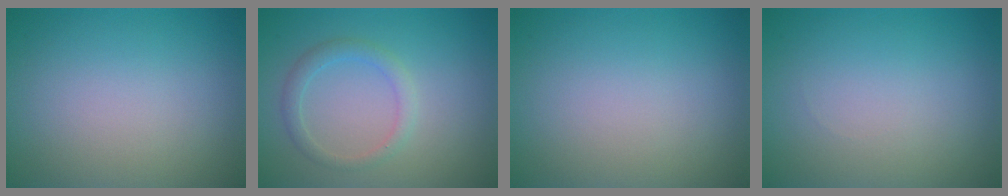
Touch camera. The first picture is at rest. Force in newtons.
{"total": 1.9, "press": 1.9, "slide": 0.1}
{"total": 0.0}
{"total": 0.0}